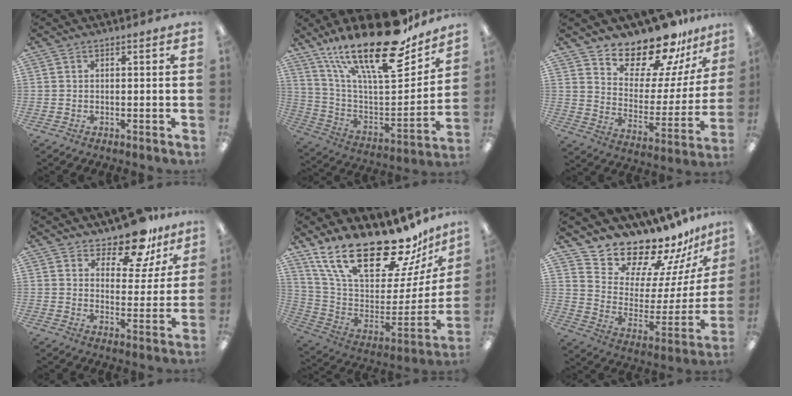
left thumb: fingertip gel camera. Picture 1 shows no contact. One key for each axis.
{"total": 28.4, "fx": 18.7, "fy": 9.3, "fz": 19.2, "tx": -0.330, "ty": -0.117, "tz": 0.314}
{"total": 17.9, "fx": 16.1, "fy": 5.9, "fz": 5.2, "tx": -0.086, "ty": -0.141, "tz": 0.283}
{"total": 12.6, "fx": 10.5, "fy": 5.0, "fz": 4.9, "tx": -0.072, "ty": -0.076, "tz": 0.189}
{"total": 26.5, "fx": 19.5, "fy": 9.4, "fz": 15.3, "tx": -0.260, "ty": -0.139, "tz": 0.346}
{"total": 15.6, "fx": 15.0, "fy": 4.0, "fz": 1.2, "tx": -0.032, "ty": -0.156, "tz": 0.259}